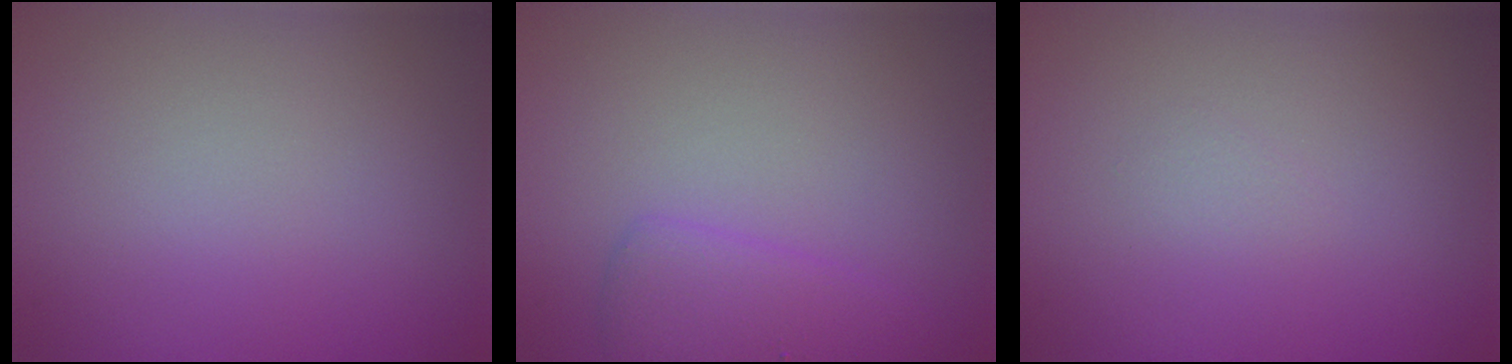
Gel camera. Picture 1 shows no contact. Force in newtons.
{"total": 2.4, "press": 2.4, "slide": 0.3}
{"total": 0.5, "press": 0.5, "slide": 0.1}